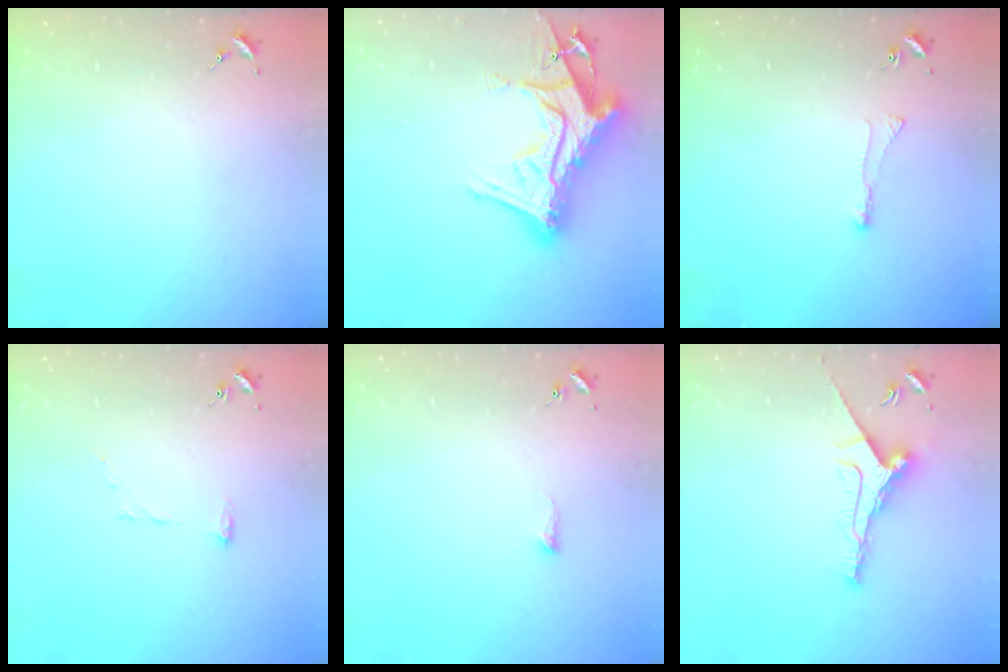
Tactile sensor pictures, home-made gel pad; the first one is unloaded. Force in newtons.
{"total": 22.4, "press": 22.4, "slide": 1.8}
{"total": 3.4, "press": 3.3, "slide": 0.5}
{"total": 5.5, "press": 5.5, "slide": 0.6}
{"total": 4.3, "press": 4.3, "slide": 0.7}
{"total": 10.5, "press": 10.5, "slide": 0.3}